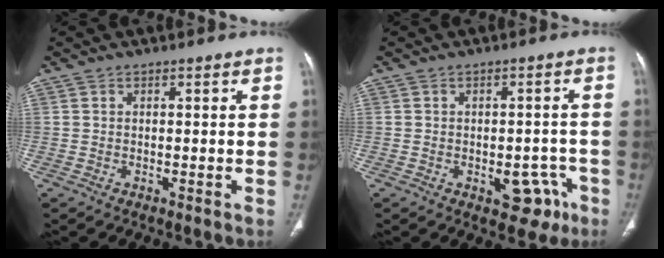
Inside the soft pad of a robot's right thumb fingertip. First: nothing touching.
{"total": 7.1, "force": [-3.1, 4.4, 4.5], "torque": [-0.020, 0.025, -0.030]}